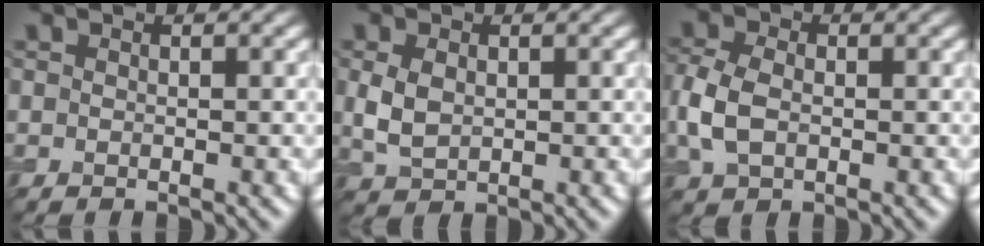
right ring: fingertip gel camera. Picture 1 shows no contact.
{"total": 3.0, "force": [0.3, 2.1, 2.0], "torque": [-0.052, -0.001, 0.009]}
{"total": 4.4, "force": [-0.7, 3.1, 3.1], "torque": [-0.086, -0.003, -0.018]}